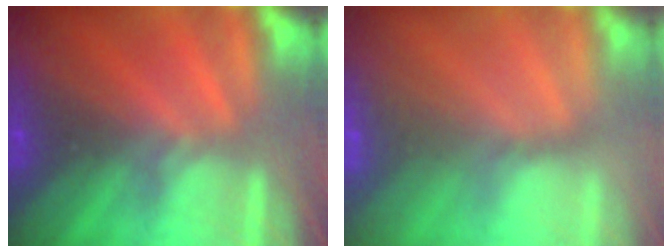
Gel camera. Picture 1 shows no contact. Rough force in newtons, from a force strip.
{"total": 2.5}